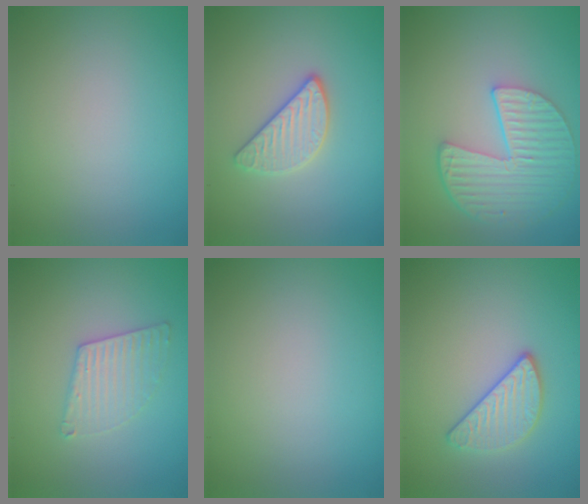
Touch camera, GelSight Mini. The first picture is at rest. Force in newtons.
{"total": 2.8, "press": 2.7, "slide": 0.9}
{"total": 6.2, "press": 4.8, "slide": 3.9}
{"total": 2.8, "press": 2.8, "slide": 0.3}
{"total": 0.0}
{"total": 2.8, "press": 2.6, "slide": 0.9}